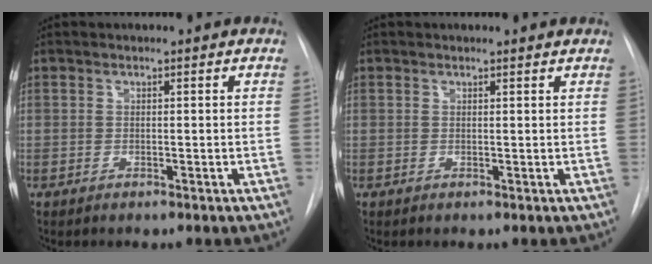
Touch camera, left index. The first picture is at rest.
{"total": 1.8, "force": [1.8, -0.1, 0.1], "torque": [-0.011, -0.001, 0.016]}